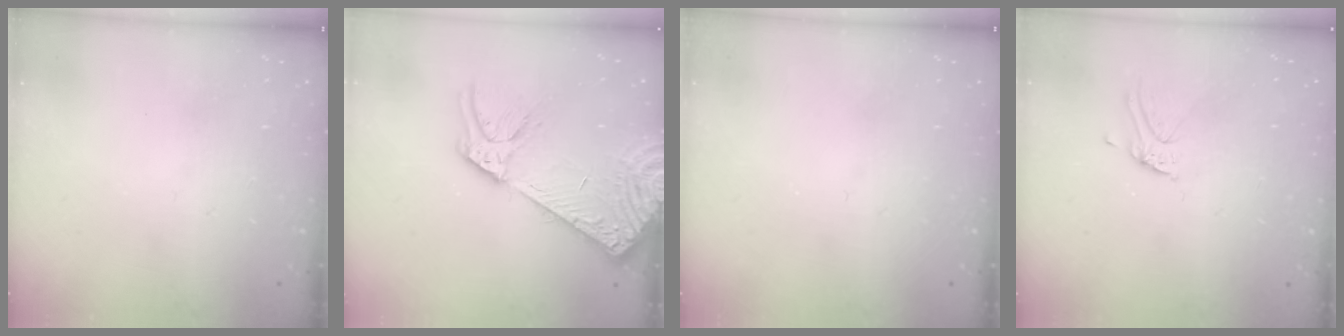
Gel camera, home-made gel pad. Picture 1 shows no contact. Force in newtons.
{"total": 13.1, "press": 12.8, "slide": 2.8}
{"total": 0.0}
{"total": 4.0, "press": 4.0, "slide": 0.3}